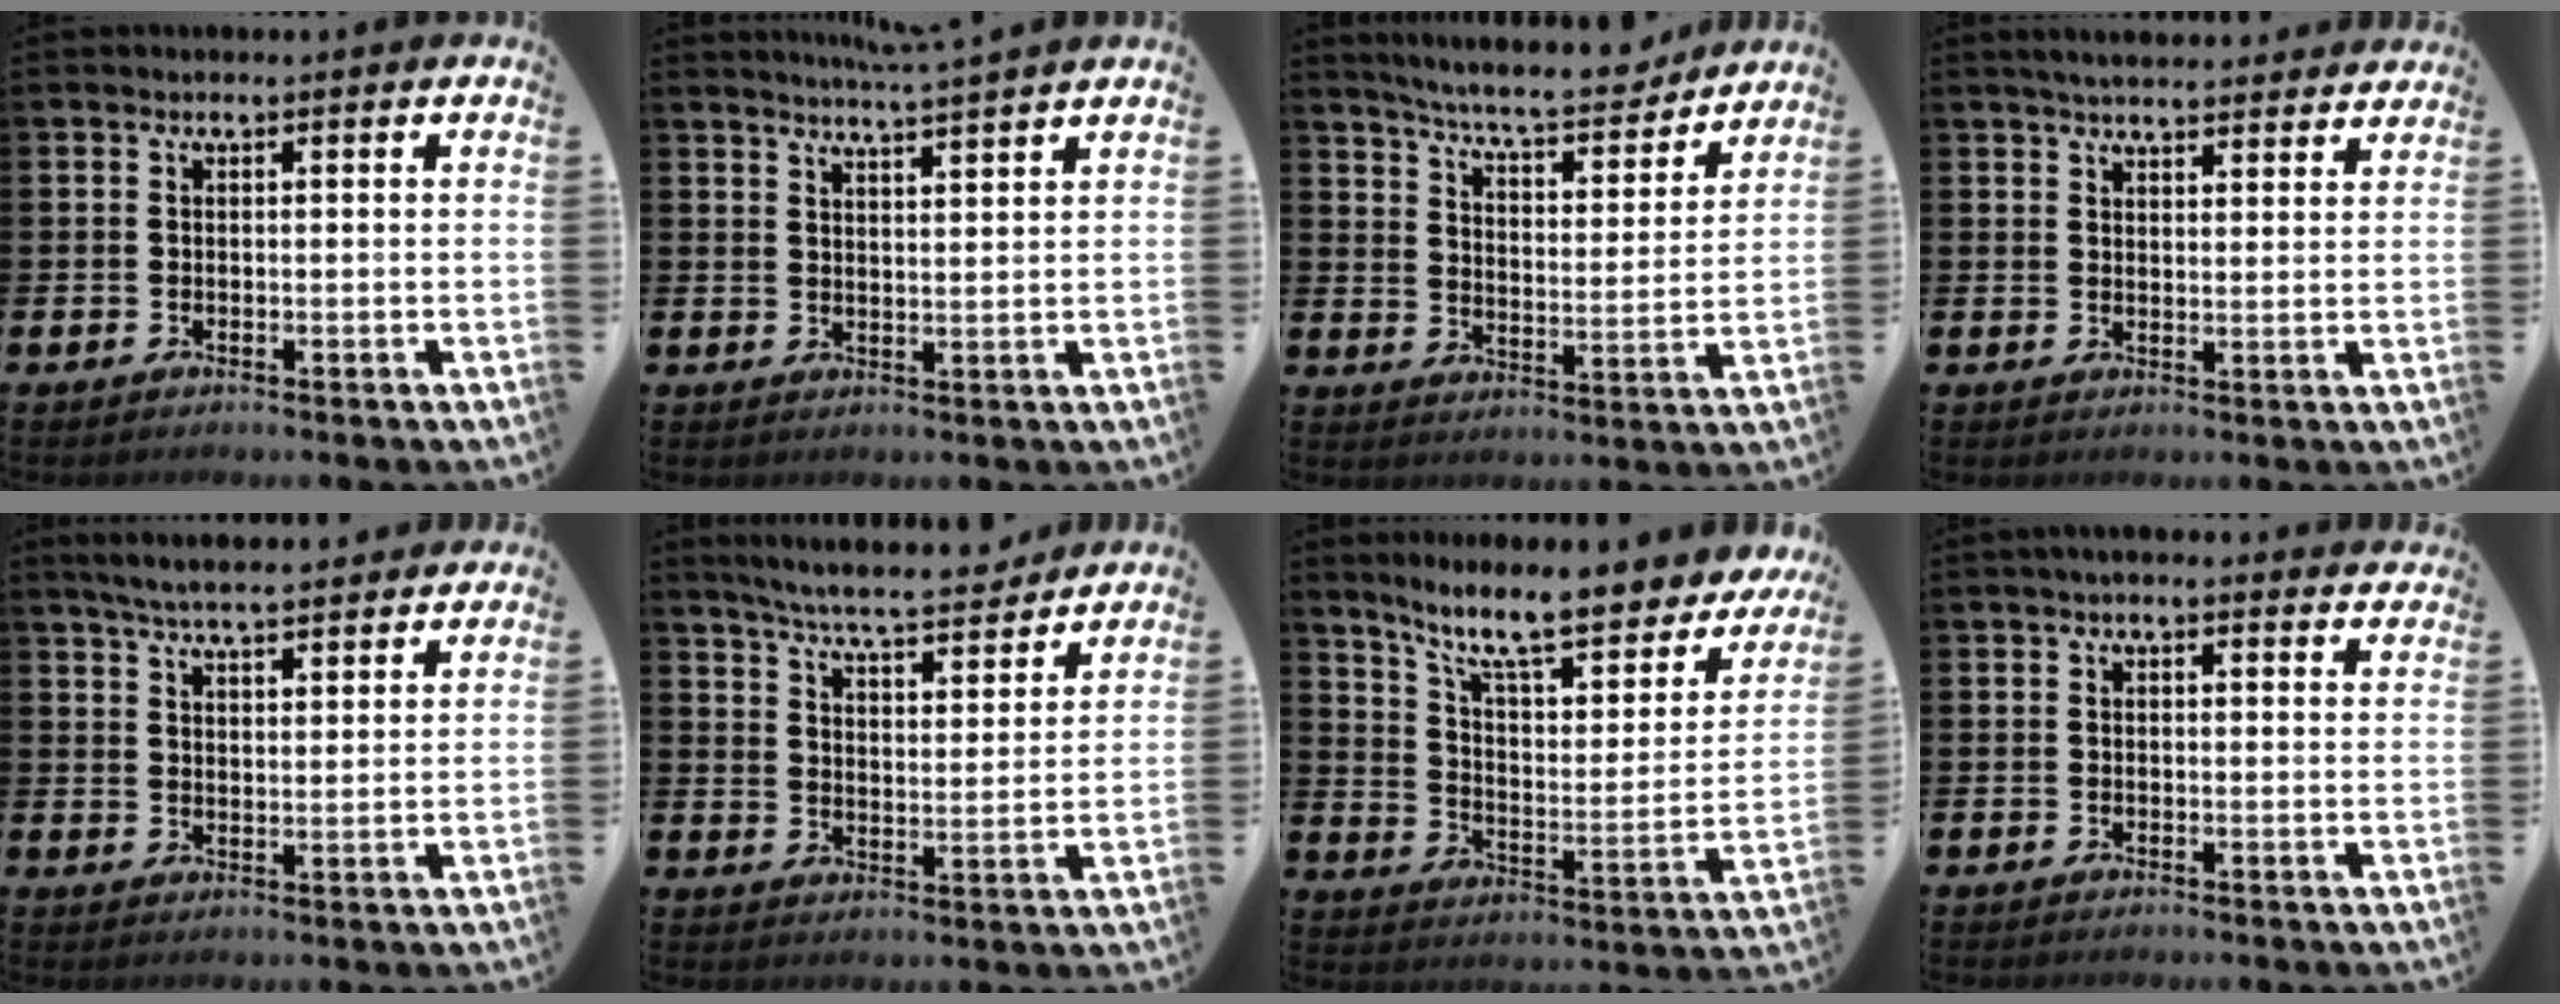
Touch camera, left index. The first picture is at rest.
{"total": 4.3, "force": [4.1, -1.0, 0.5], "torque": [-0.014, -0.025, 0.072]}
{"total": 7.7, "force": [7.2, 0.6, 2.4], "torque": [-0.068, -0.053, 0.122]}
{"total": 4.3, "force": [4.2, 0.5, 0.8], "torque": [-0.022, -0.018, 0.076]}
{"total": 5.8, "force": [5.6, 0.5, 1.2], "torque": [-0.038, -0.028, 0.101]}
{"total": 7.1, "force": [6.8, 0.3, 2.0], "torque": [-0.057, -0.048, 0.116]}
{"total": 11.3, "force": [9.4, 2.5, 5.7], "torque": [-0.136, -0.066, 0.159]}
{"total": 2.0, "force": [1.9, 0.4, 0.6], "torque": [-0.013, -0.002, 0.034]}